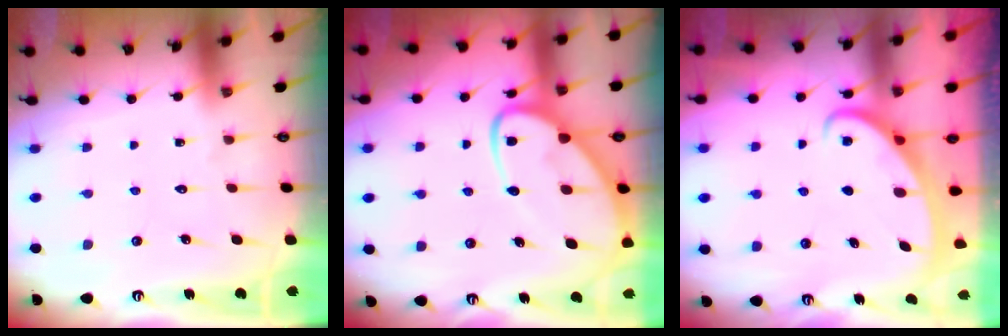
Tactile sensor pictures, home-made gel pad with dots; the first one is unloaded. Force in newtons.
{"total": 11.6, "press": 11.5, "slide": 1.1}
{"total": 2.5, "press": 2.5, "slide": 0.3}